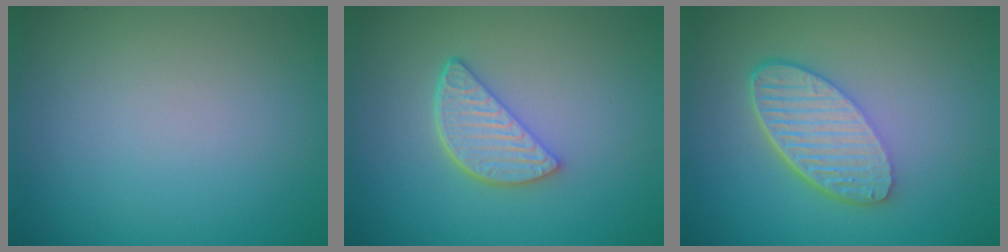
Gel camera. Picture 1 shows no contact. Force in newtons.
{"total": 3.7, "press": 3.0, "slide": 2.2}
{"total": 5.8, "press": 4.3, "slide": 4.0}